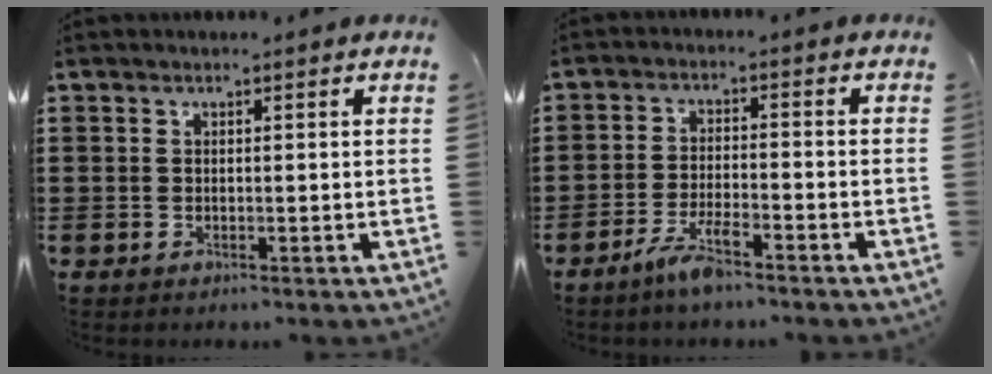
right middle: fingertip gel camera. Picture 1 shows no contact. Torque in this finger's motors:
{"motor_torque": [2.14, 0.00, 0.08, 0.05]}